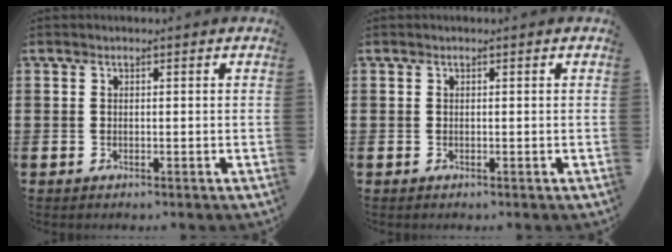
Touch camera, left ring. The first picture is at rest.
{"total": 0.0}